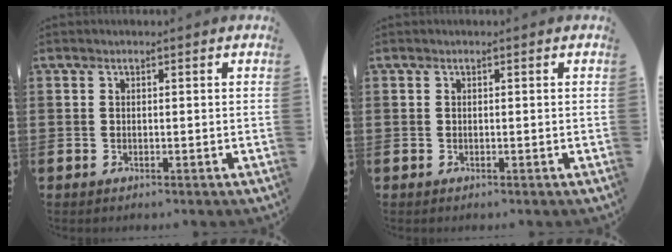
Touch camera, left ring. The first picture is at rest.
{"total": 0.0}